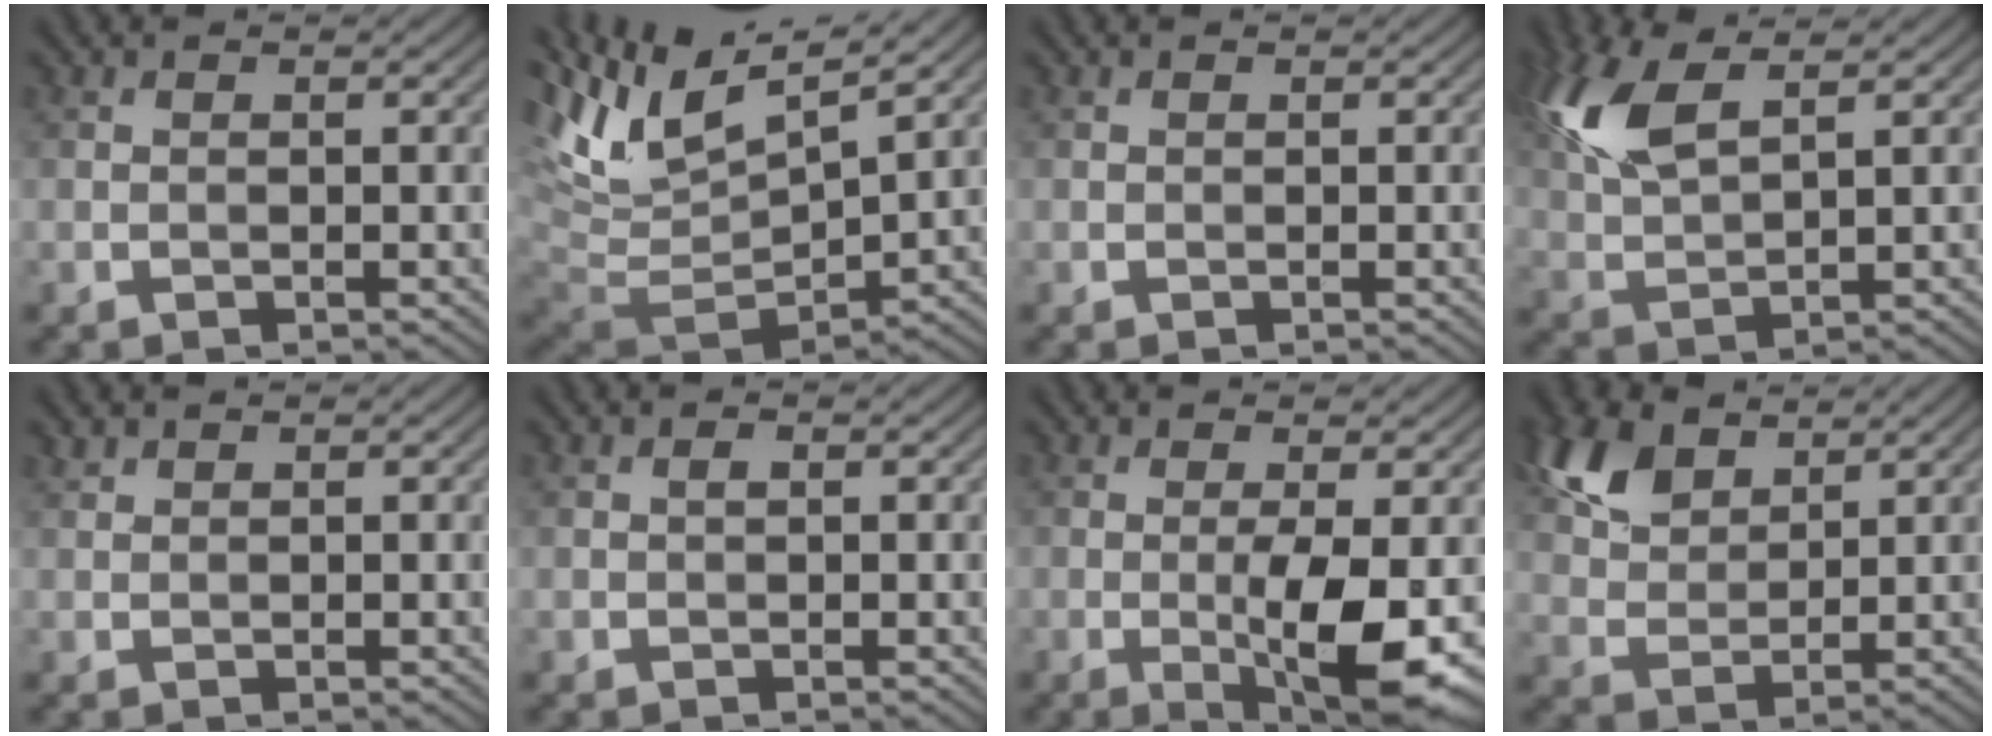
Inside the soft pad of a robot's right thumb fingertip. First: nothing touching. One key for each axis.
{"total": 12.2, "fx": 5.9, "fy": 4.7, "fz": 9.6, "tx": -0.230, "ty": 0.013, "tz": 0.116}
{"total": 0.0}
{"total": 8.7, "fx": 4.2, "fy": 3.2, "fz": 6.9, "tx": -0.178, "ty": 0.018, "tz": 0.086}
{"total": 1.0, "fx": 0.9, "fy": 0.4, "fz": 0.2, "tx": -0.007, "ty": 0.002, "tz": 0.022}
{"total": 0.7, "fx": 0.3, "fy": 0.3, "fz": 0.5, "tx": -0.010, "ty": 0.000, "tz": 0.004}
{"total": 7.2, "fx": -1.3, "fy": 1.3, "fz": 7.0, "tx": -0.123, "ty": -0.004, "tz": -0.020}
{"total": 7.5, "fx": 4.6, "fy": 4.2, "fz": 4.1, "tx": -0.105, "ty": 0.007, "tz": 0.096}